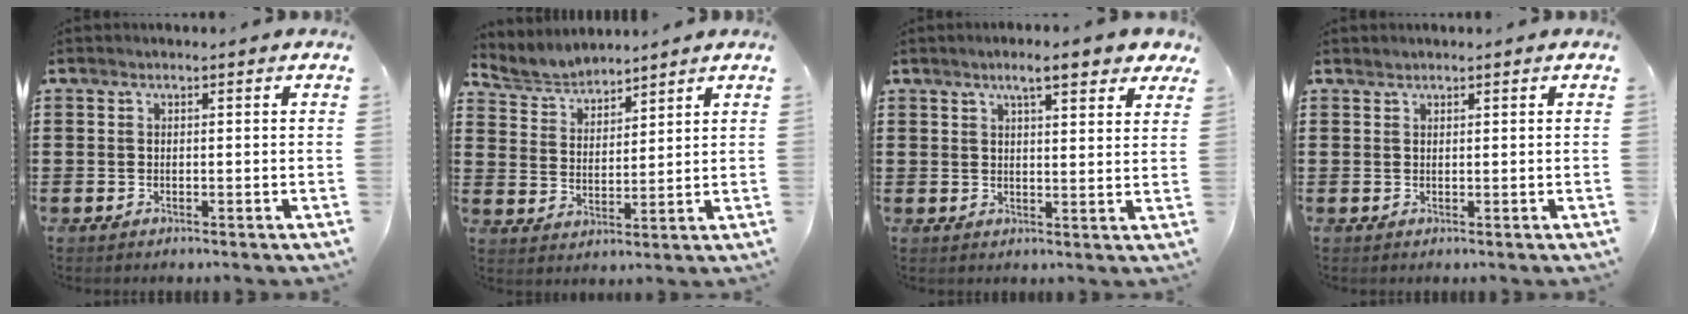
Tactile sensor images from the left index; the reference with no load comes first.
{"total": 4.1, "force": [4.0, 0.9, 0.2], "torque": [-0.024, -0.015, 0.070]}
{"total": 5.7, "force": [4.3, 0.9, 3.7], "torque": [-0.067, -0.003, 0.070]}
{"total": 0.6, "force": [0.6, 0.1, 0.0], "torque": [-0.002, -0.001, 0.012]}